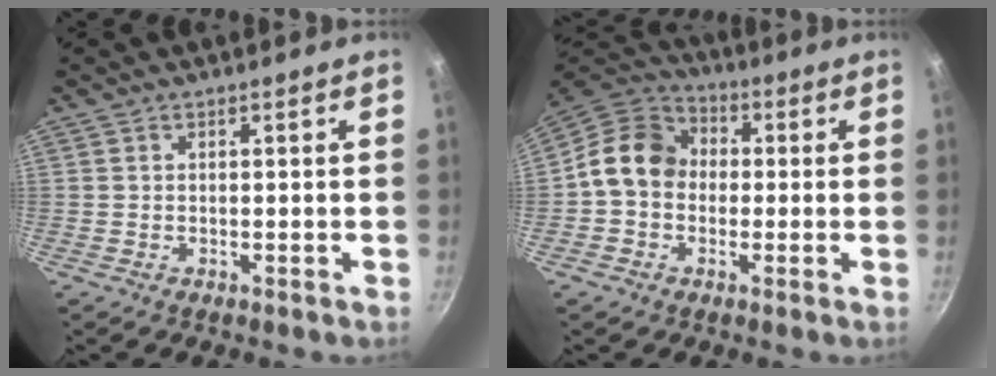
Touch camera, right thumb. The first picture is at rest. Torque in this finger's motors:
{"motor_torque": [1.65, 1.71, 1.12, -0.69, 0.38]}